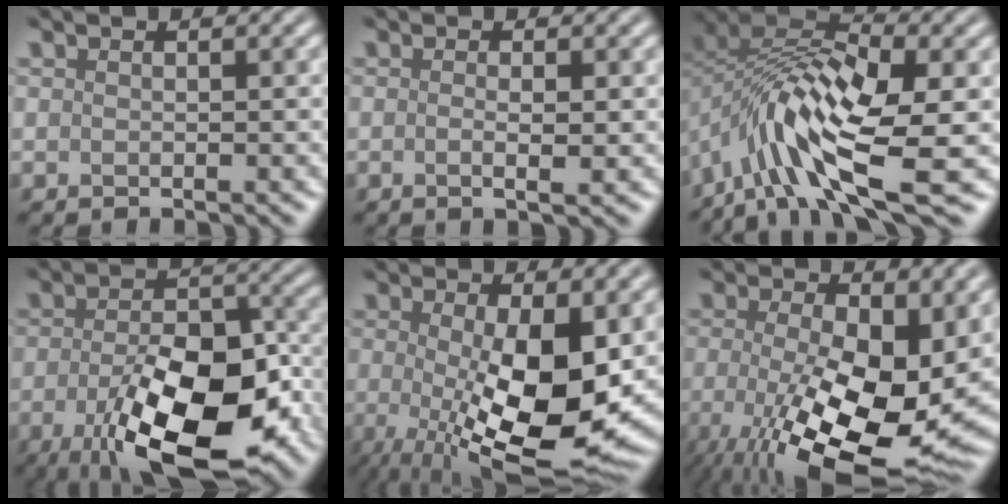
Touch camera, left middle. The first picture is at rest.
{"total": 1.7, "force": [-0.1, 0.4, 1.6], "torque": [-0.026, -0.003, -0.001]}
{"total": 11.7, "force": [-4.0, 4.2, 10.2], "torque": [-0.182, 0.009, -0.072]}
{"total": 11.7, "force": [-5.0, 4.7, 9.4], "torque": [-0.171, -0.012, -0.075]}
{"total": 11.0, "force": [-1.1, 3.2, 10.4], "torque": [-0.171, -0.023, -0.007]}
{"total": 14.4, "force": [-3.2, 5.4, 13.0], "torque": [-0.208, -0.026, -0.037]}